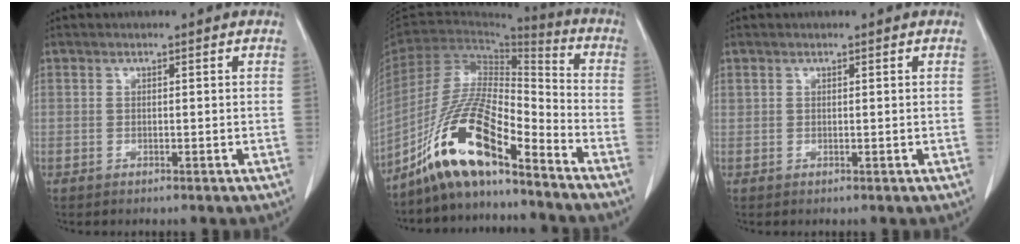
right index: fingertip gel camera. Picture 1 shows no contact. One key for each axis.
{"total": 15.1, "fx": -10.8, "fy": 2.4, "fz": 10.2, "tx": -0.196, "ty": 0.005, "tz": -0.199}
{"total": 0.0}